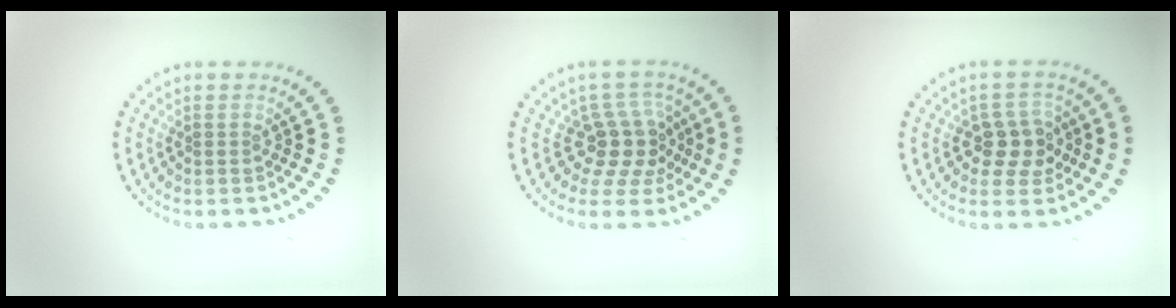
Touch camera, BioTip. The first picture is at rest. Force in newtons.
{"total": 3.8, "press": 2.8, "slide": 2.6}
{"total": 2.9, "press": 2.8, "slide": 0.9}